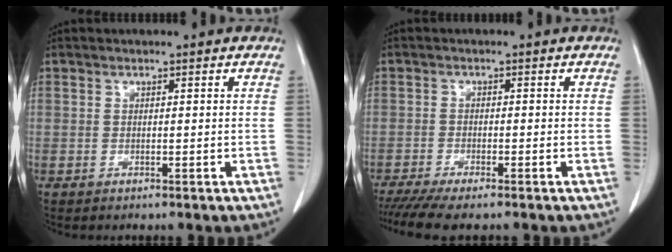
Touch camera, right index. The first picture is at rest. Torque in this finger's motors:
{"motor_torque": [0.93, -0.88, 0.33, 0.09]}